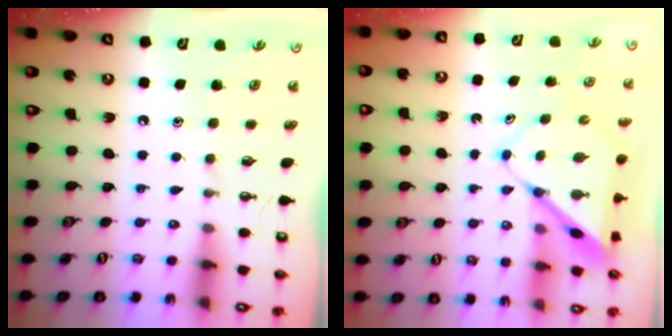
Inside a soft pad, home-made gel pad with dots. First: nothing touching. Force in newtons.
{"total": 8.3, "press": 8.3, "slide": 0.7}